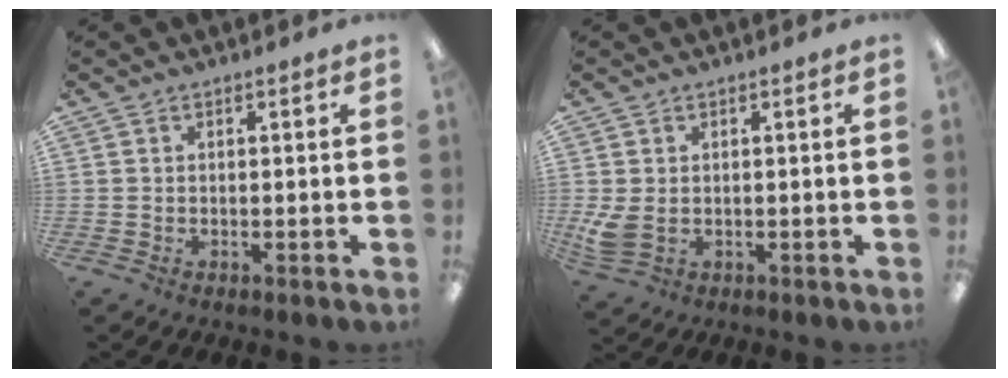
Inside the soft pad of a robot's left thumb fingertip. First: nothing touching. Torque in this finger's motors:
{"motor_torque": [0.00, 0.15, 0.44, -0.45, 0.02]}